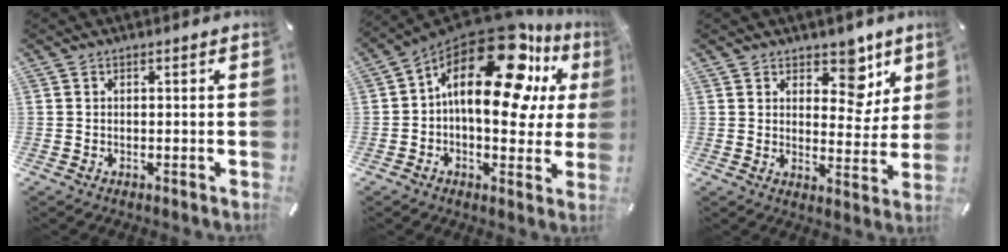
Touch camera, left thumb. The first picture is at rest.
{"total": 23.8, "force": [9.9, 11.2, 18.5], "torque": [-0.293, -0.068, 0.161]}
{"total": 9.6, "force": [6.4, 5.7, 4.4], "torque": [-0.026, -0.057, 0.104]}